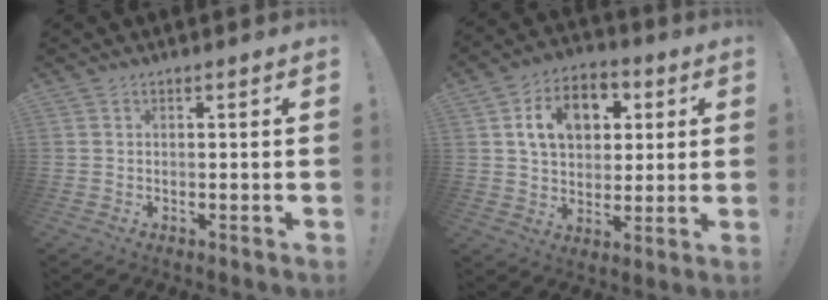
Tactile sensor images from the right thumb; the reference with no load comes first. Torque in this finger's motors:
{"motor_torque": [0.51, 0.61, 0.31, -0.04, 0.18]}